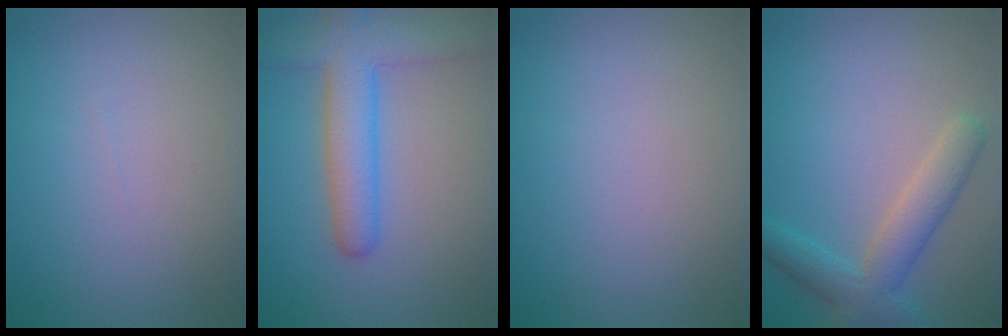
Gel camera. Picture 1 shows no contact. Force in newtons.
{"total": 5.8, "press": 5.8, "slide": 0.3}
{"total": 0.0}
{"total": 4.2, "press": 4.2, "slide": 0.2}